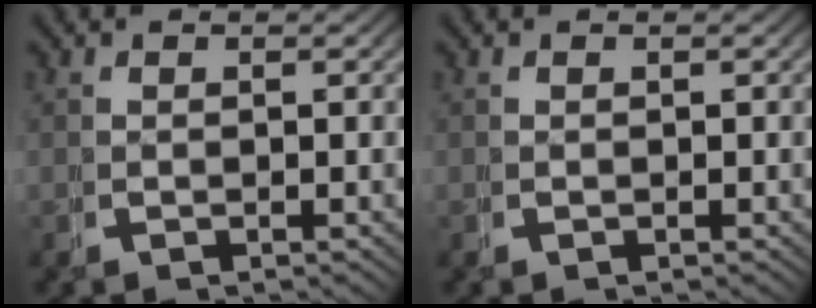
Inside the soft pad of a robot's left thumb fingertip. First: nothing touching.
{"total": 0.0}